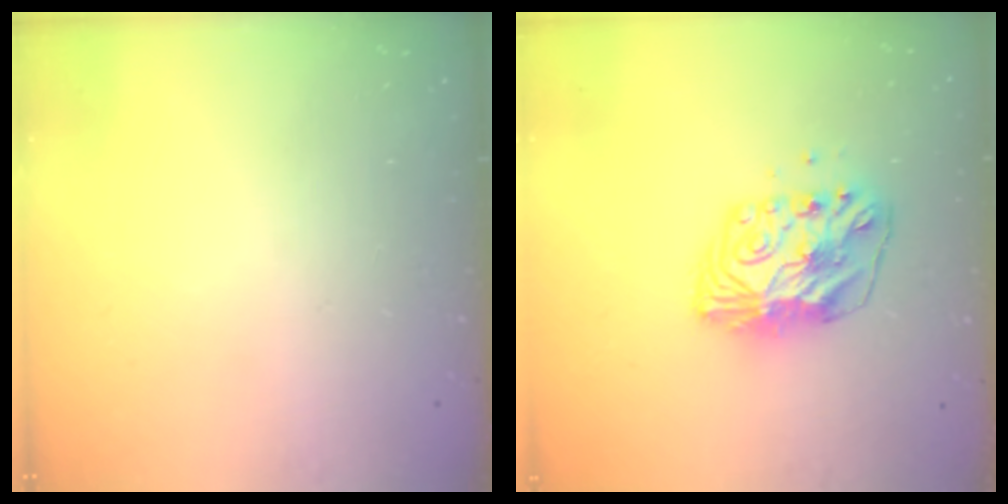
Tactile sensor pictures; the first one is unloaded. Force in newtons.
{"total": 9.6, "press": 9.5, "slide": 1.0}